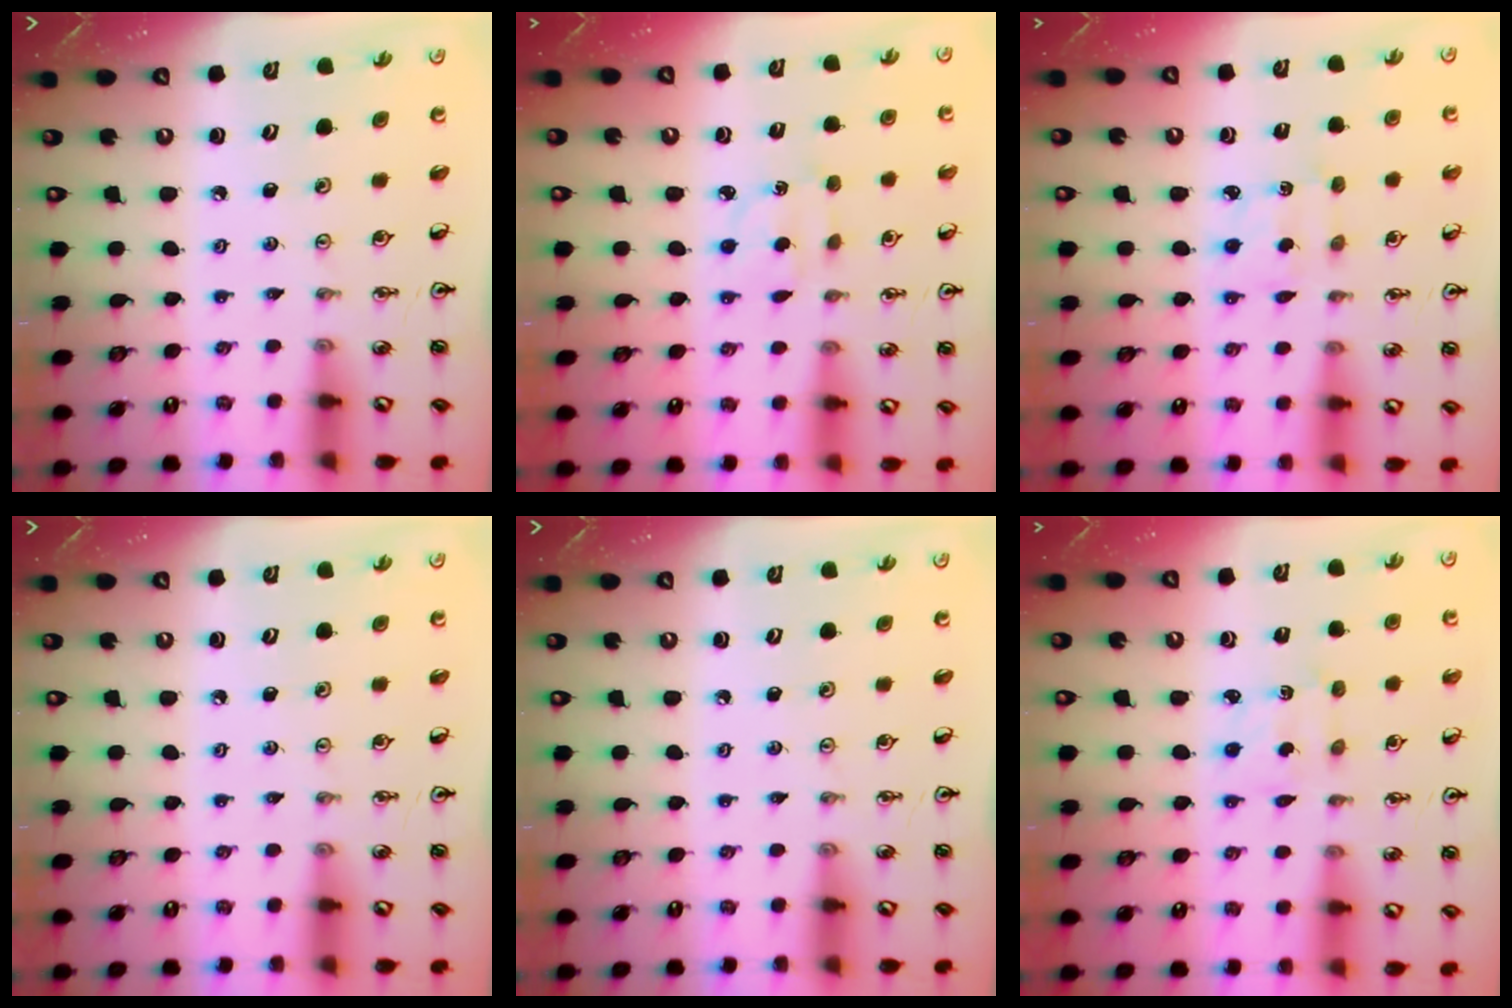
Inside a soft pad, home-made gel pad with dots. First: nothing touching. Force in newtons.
{"total": 3.2, "press": 3.1, "slide": 0.4}
{"total": 1.9, "press": 1.7, "slide": 0.8}
{"total": 0.0}
{"total": 0.0}
{"total": 2.3, "press": 2.3, "slide": 0.4}